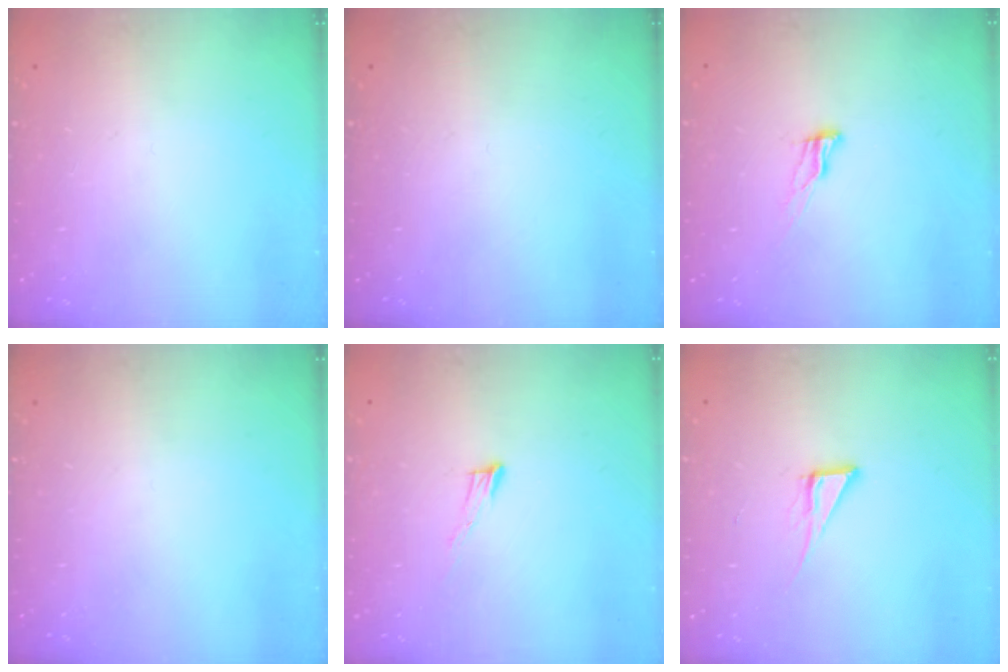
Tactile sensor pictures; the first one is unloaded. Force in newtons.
{"total": 0.0}
{"total": 6.5, "press": 6.5, "slide": 0.7}
{"total": 0.0}
{"total": 5.7, "press": 5.7, "slide": 0.3}
{"total": 6.1, "press": 6.1, "slide": 0.4}